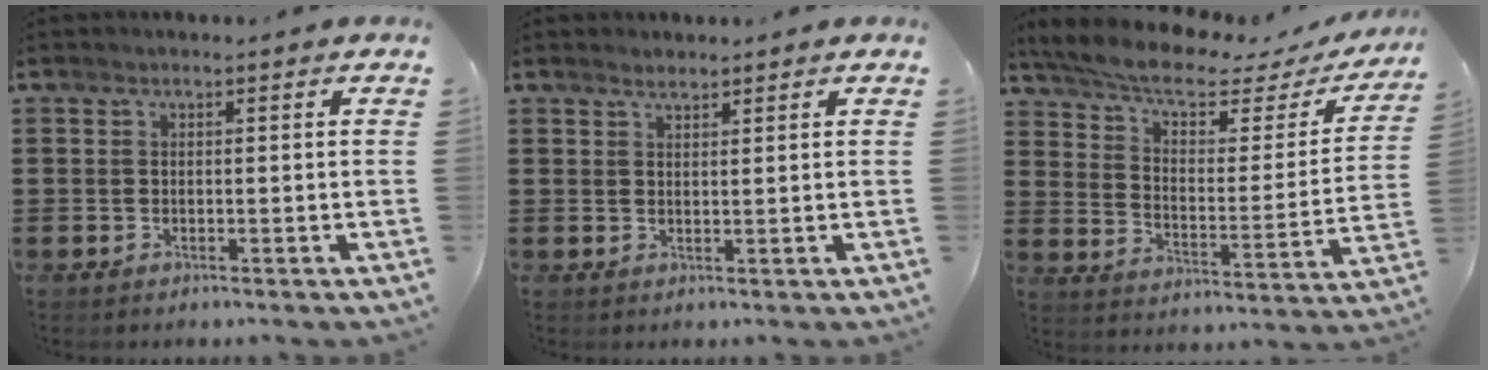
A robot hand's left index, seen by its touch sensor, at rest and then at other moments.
{"total": 1.3, "force": [1.3, 0.2, 0.4], "torque": [-0.008, 0.002, 0.024]}
{"total": 7.9, "force": [6.2, 1.7, 4.6], "torque": [-0.114, -0.032, 0.106]}